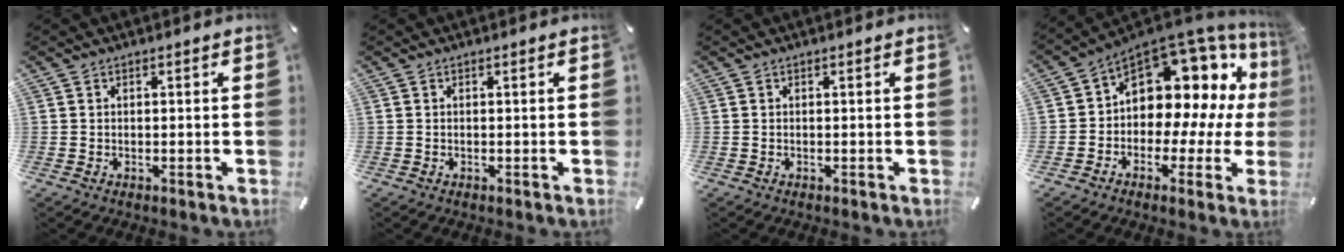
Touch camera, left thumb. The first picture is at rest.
{"total": 0.0}
{"total": 0.0}
{"total": 13.4, "force": [5.3, 9.3, 8.1], "torque": [-0.118, -0.067, 0.084]}